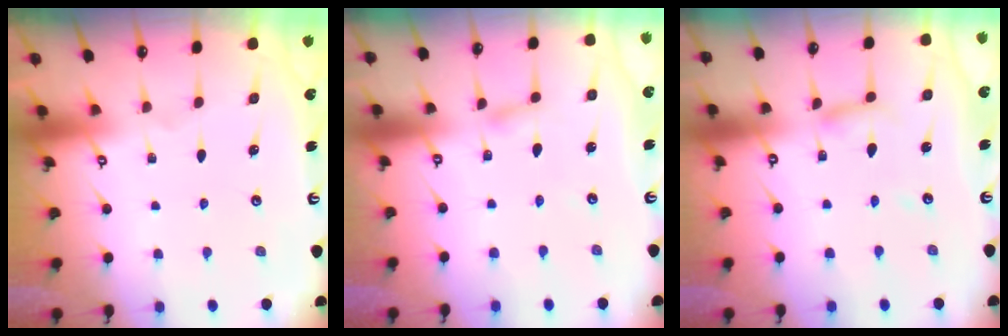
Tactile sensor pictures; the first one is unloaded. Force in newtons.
{"total": 2.4, "press": 2.4, "slide": 0.3}
{"total": 5.3, "press": 5.2, "slide": 0.4}